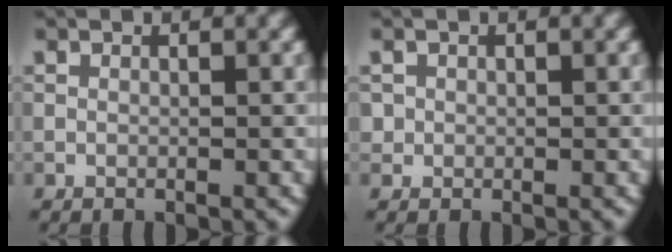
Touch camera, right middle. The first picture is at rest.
{"total": 0.8, "force": [0.0, 0.8, 0.1], "torque": [0.007, -0.003, -0.002]}